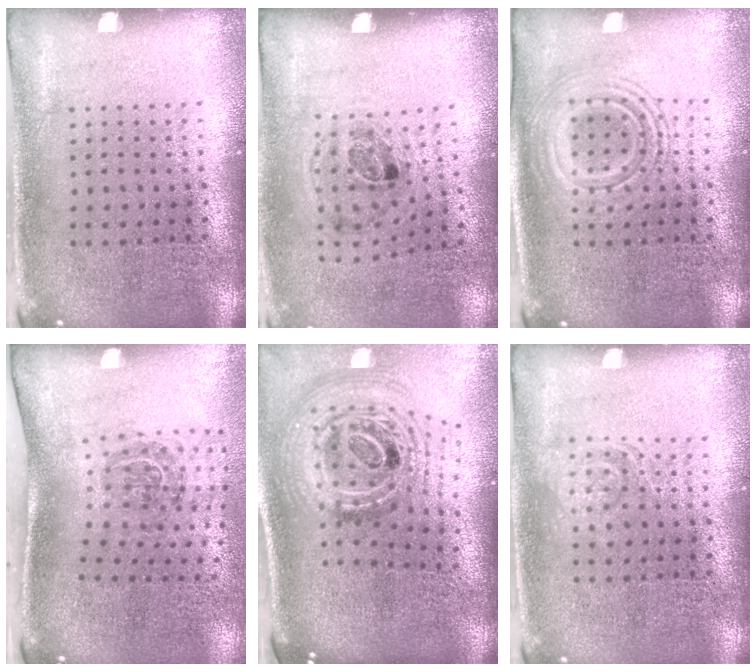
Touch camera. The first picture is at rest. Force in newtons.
{"total": 1.1, "press": 0.7, "slide": 0.9}
{"total": 2.5, "press": 2.5, "slide": 0.4}
{"total": 1.9, "press": 1.2, "slide": 1.5}
{"total": 2.3, "press": 1.7, "slide": 1.5}
{"total": 1.5, "press": 1.5, "slide": 0.3}